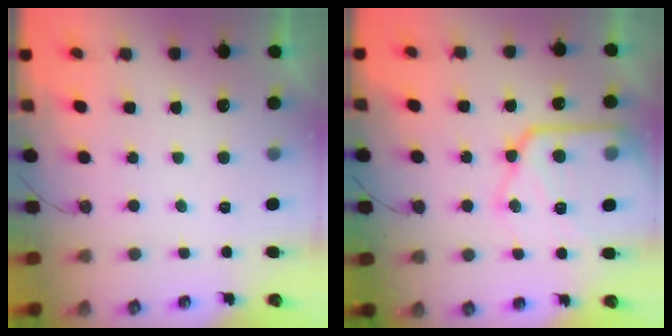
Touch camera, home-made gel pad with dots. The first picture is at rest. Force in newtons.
{"total": 16.3, "press": 16.3, "slide": 1.0}